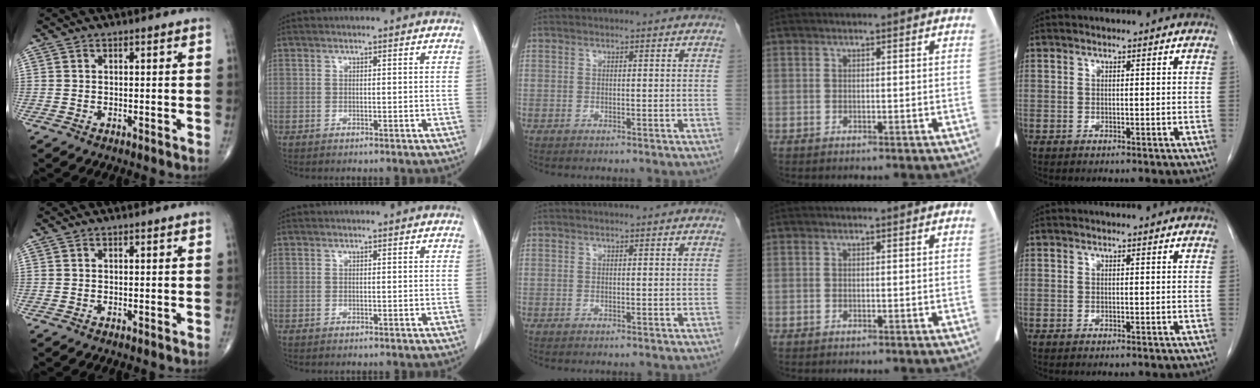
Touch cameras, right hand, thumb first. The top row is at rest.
{}